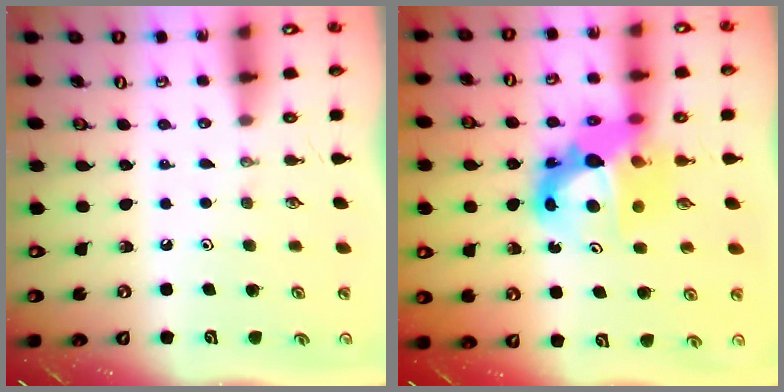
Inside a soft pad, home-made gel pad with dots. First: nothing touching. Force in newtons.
{"total": 14.0, "press": 13.9, "slide": 1.0}